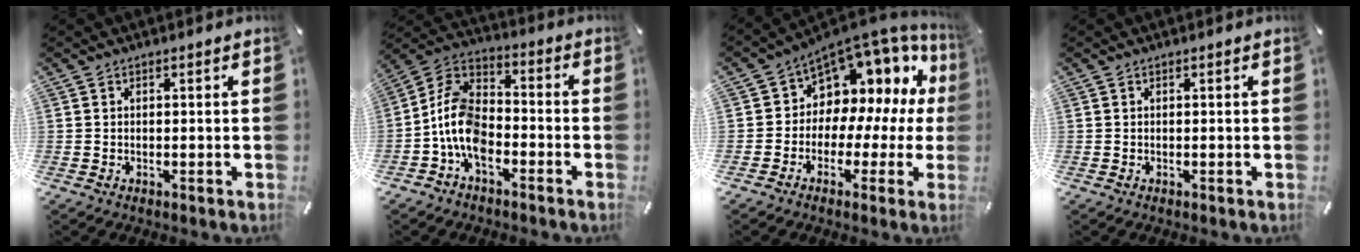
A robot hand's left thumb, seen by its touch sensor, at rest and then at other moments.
{"total": 11.0, "force": [-5.2, 6.7, 6.9], "torque": [-0.161, 0.014, -0.105]}
{"total": 9.0, "force": [4.4, 7.2, 3.0], "torque": [-0.055, -0.066, 0.078]}
{"total": 0.0}